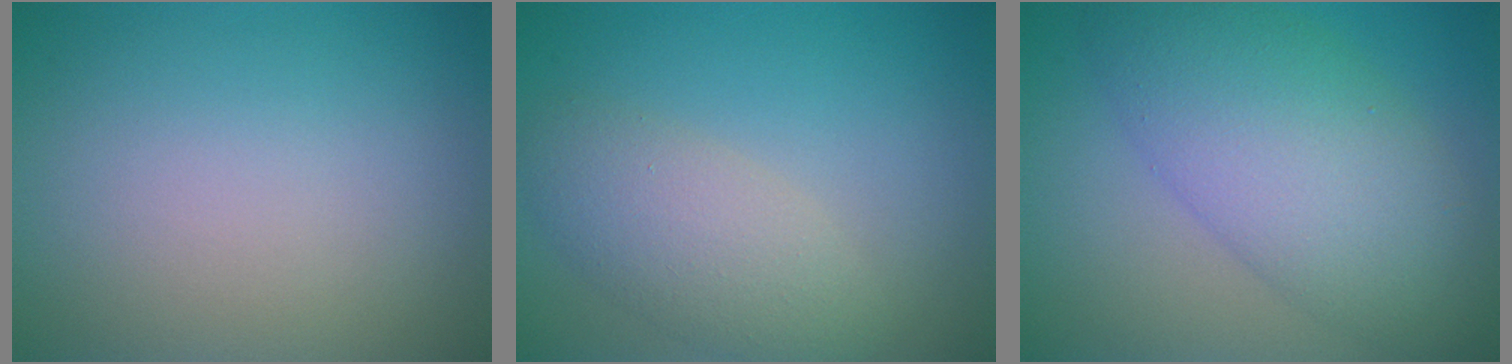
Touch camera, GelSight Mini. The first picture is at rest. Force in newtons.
{"total": 4.0, "press": 4.0, "slide": 0.2}
{"total": 8.2, "press": 8.2, "slide": 0.2}